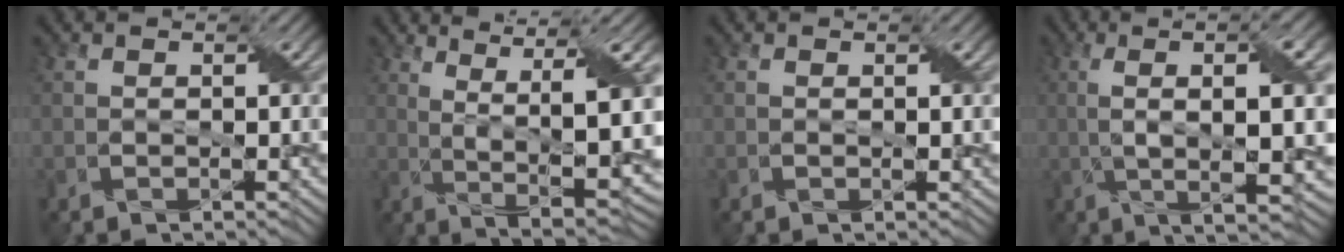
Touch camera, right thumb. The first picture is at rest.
{"total": 11.8, "force": [3.3, 2.6, 11.0], "torque": [-0.195, 0.017, 0.072]}
{"total": 0.7, "force": [0.1, 0.1, 0.6], "torque": [-0.011, 0.000, 0.001]}
{"total": 10.9, "force": [1.8, 2.3, 10.5], "torque": [-0.169, 0.017, 0.030]}